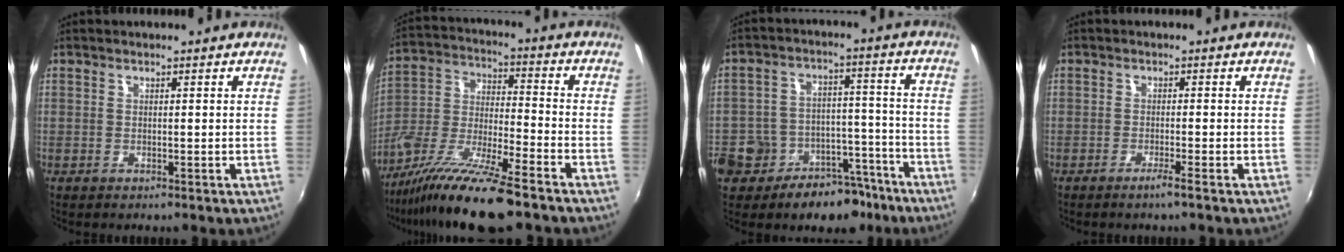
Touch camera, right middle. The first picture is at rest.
{"total": 16.7, "force": [-12.3, 2.2, 11.0], "torque": [-0.223, -0.019, -0.229]}
{"total": 15.6, "force": [-9.8, 10.5, 6.3], "torque": [-0.140, 0.030, -0.120]}
{"total": 1.8, "force": [-1.2, -0.6, 1.2], "torque": [-0.024, -0.001, -0.025]}